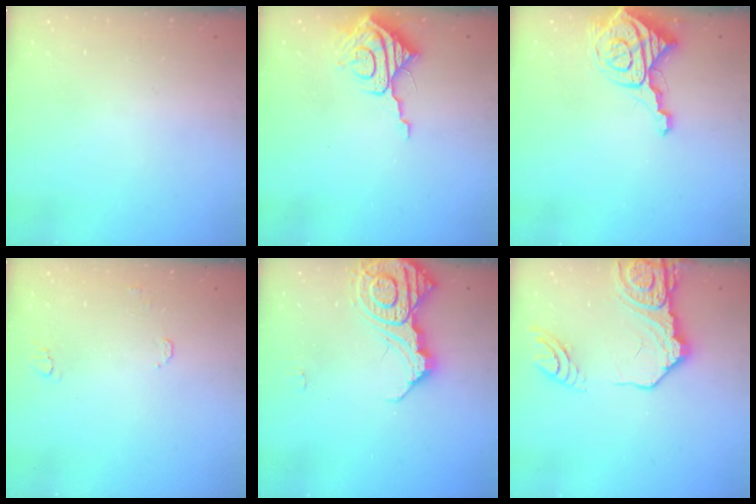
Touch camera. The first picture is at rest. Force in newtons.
{"total": 10.1, "press": 10.0, "slide": 0.9}
{"total": 14.1, "press": 14.0, "slide": 1.1}
{"total": 5.2, "press": 5.2, "slide": 0.4}
{"total": 17.9, "press": 17.9, "slide": 1.4}
{"total": 17.6, "press": 17.6, "slide": 1.1}